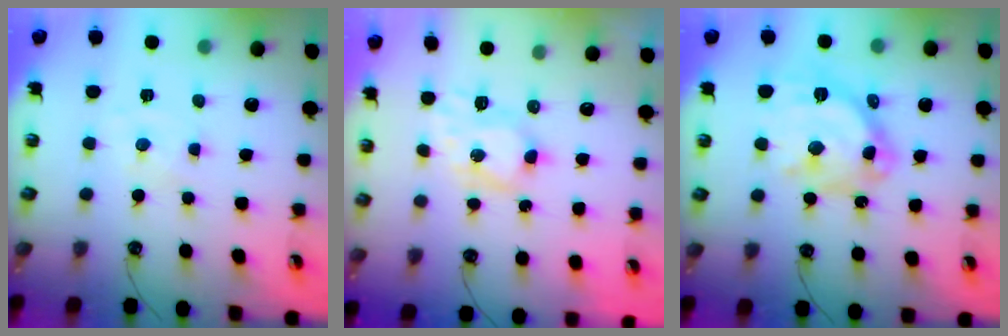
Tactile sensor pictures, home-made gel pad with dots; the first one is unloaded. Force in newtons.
{"total": 7.8, "press": 7.7, "slide": 0.5}
{"total": 18.7, "press": 18.6, "slide": 1.8}